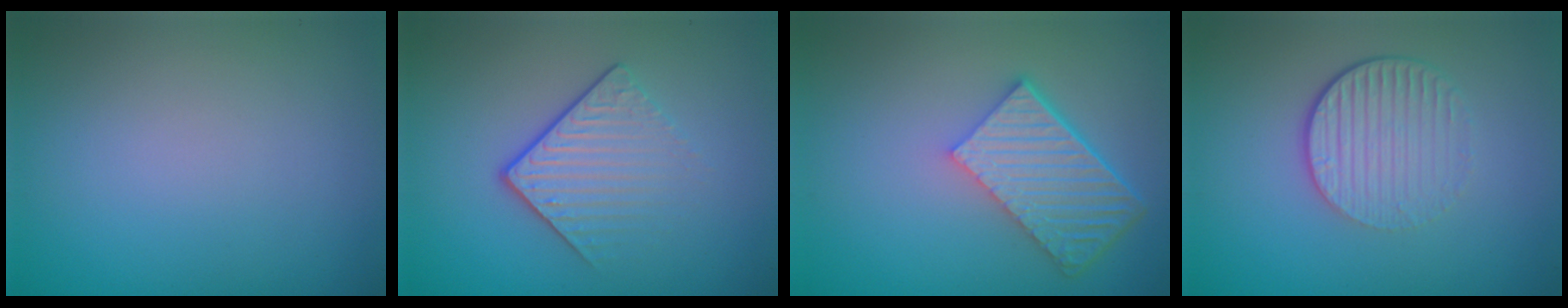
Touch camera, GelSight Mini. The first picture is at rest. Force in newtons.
{"total": 4.2, "press": 2.6, "slide": 3.3}
{"total": 6.2, "press": 4.3, "slide": 4.5}
{"total": 4.4, "press": 2.8, "slide": 3.4}